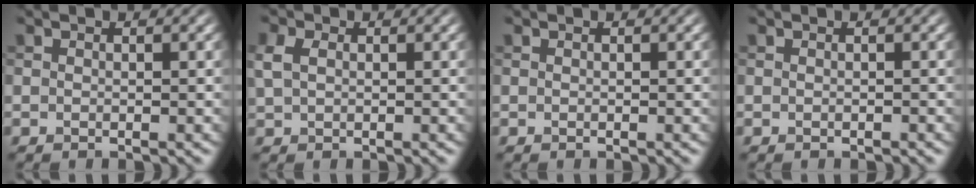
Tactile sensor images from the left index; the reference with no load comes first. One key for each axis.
{"total": 2.2, "fx": 0.6, "fy": 1.5, "fz": 1.4, "tx": -0.037, "ty": 0.005, "tz": 0.011}
{"total": 0.0}
{"total": 0.0}